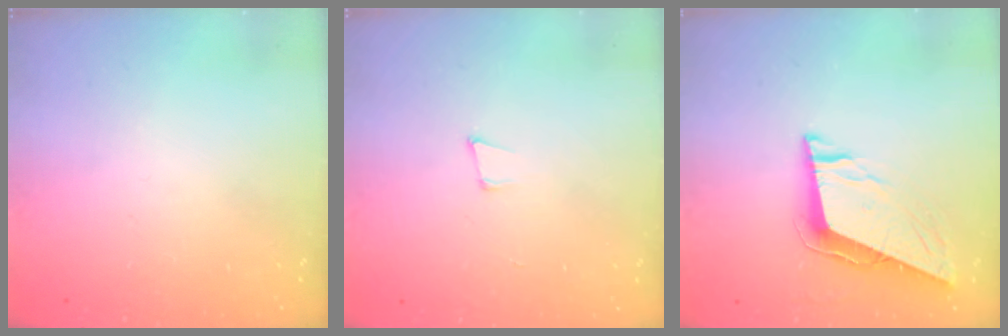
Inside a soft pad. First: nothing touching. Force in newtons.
{"total": 5.0, "press": 4.2, "slide": 2.7}
{"total": 9.7, "press": 9.7, "slide": 1.2}